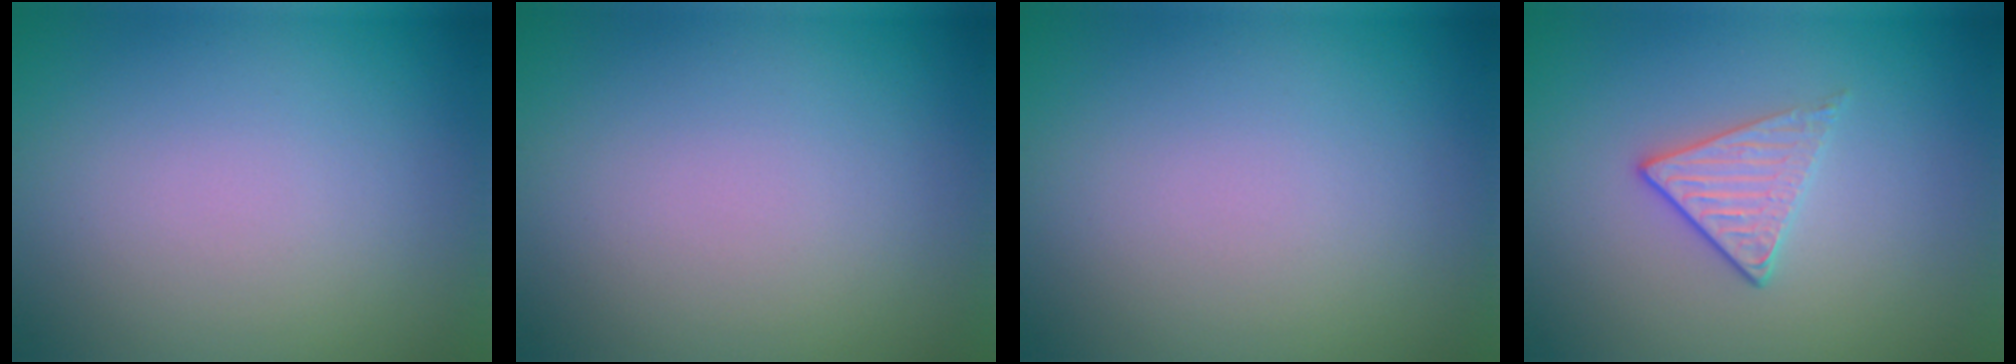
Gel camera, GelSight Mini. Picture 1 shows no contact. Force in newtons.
{"total": 0.0}
{"total": 0.0}
{"total": 2.0, "press": 1.7, "slide": 1.0}